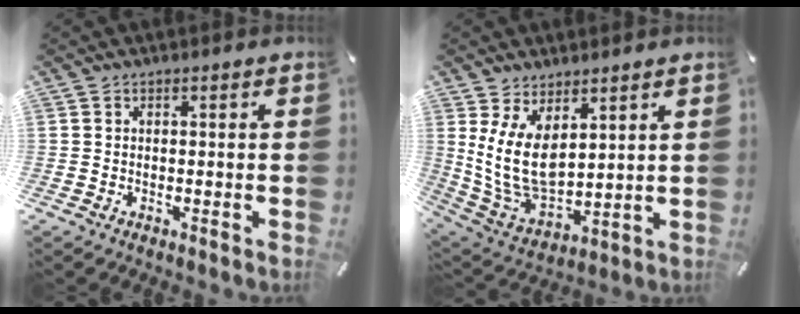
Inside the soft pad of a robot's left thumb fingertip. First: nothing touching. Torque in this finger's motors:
{"motor_torque": [0.56, 0.61, 1.79, -0.98, 0.60]}